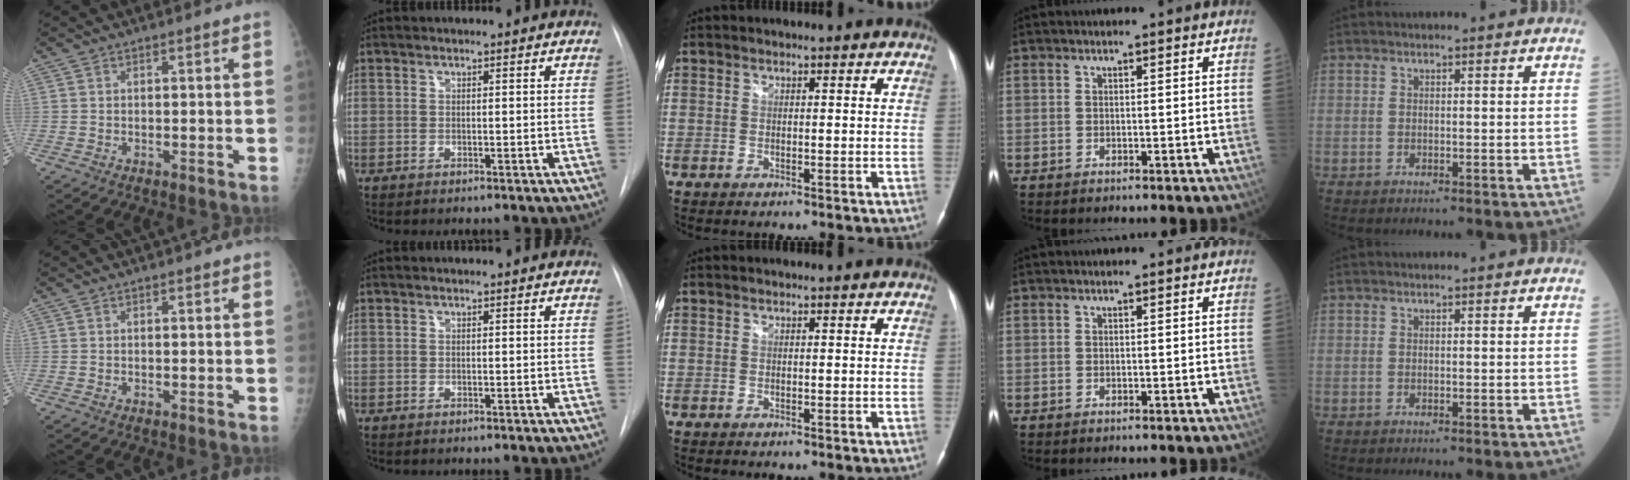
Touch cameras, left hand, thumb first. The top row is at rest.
{}